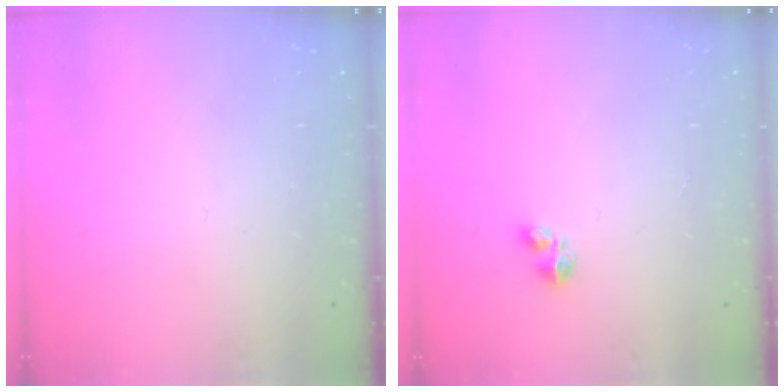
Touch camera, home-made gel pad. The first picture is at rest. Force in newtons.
{"total": 2.9, "press": 2.9, "slide": 0.5}